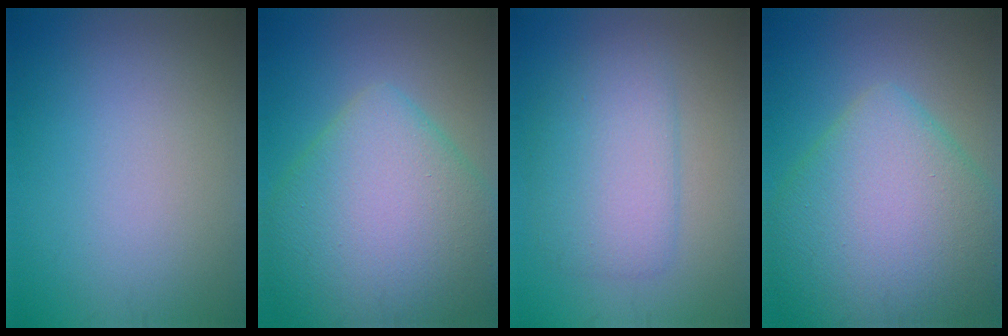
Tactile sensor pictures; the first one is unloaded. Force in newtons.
{"total": 11.1, "press": 11.1, "slide": 0.4}
{"total": 4.6, "press": 4.5, "slide": 0.2}
{"total": 11.1, "press": 11.1, "slide": 0.4}